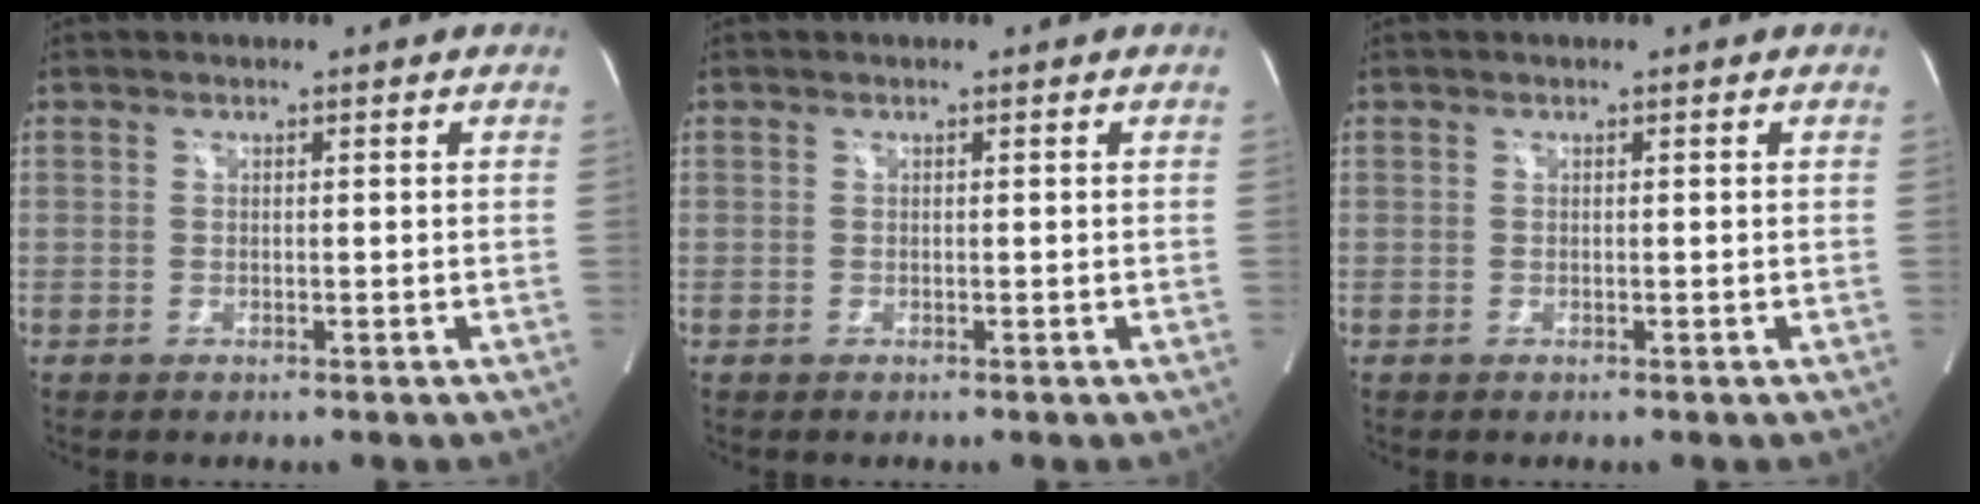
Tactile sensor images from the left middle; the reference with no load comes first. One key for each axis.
{"total": 0.0}
{"total": 0.0}